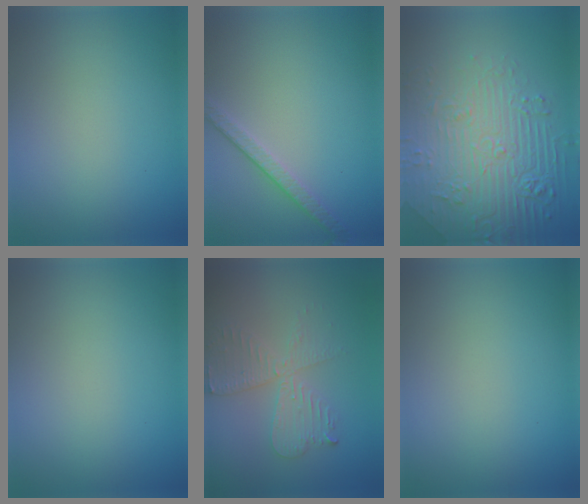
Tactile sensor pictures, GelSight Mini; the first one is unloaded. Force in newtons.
{"total": 2.5, "press": 2.1, "slide": 1.4}
{"total": 7.9, "press": 6.1, "slide": 5.1}
{"total": 0.0}
{"total": 4.2, "press": 3.6, "slide": 2.2}
{"total": 0.0}